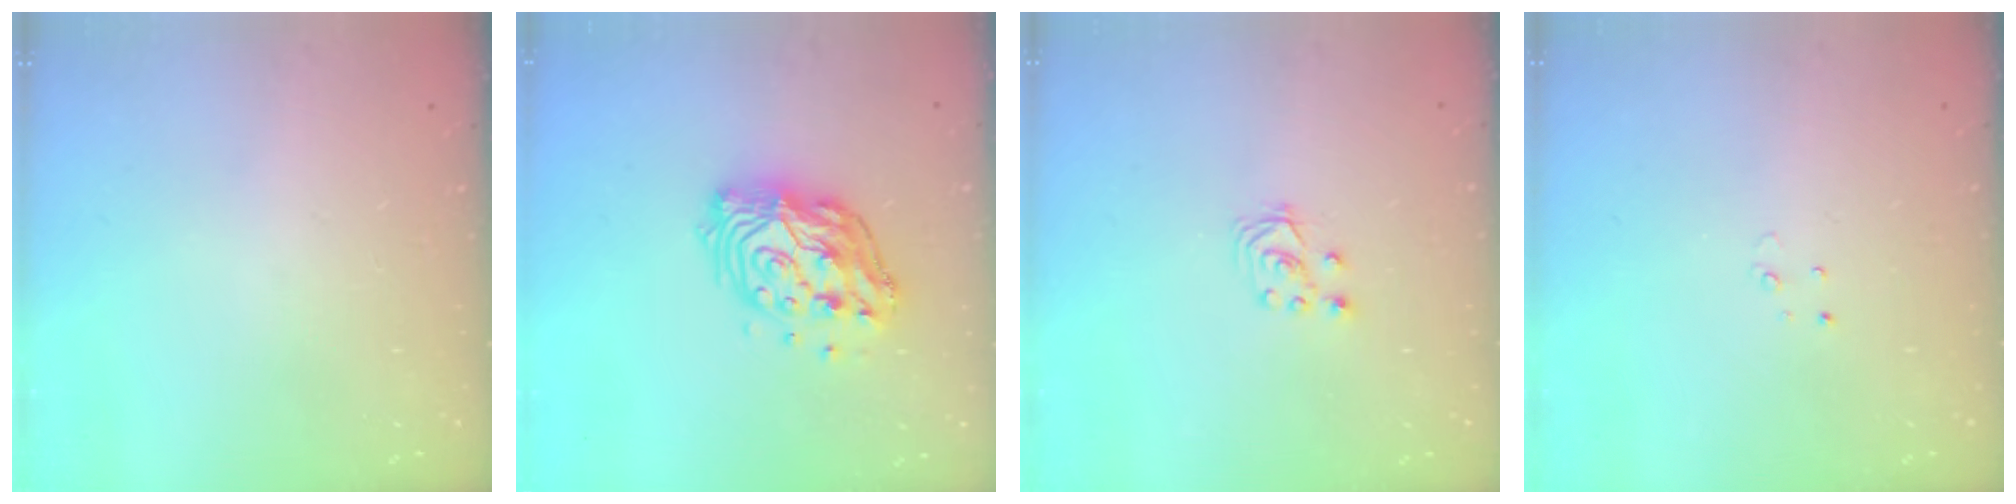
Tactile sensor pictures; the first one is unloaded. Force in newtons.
{"total": 13.4, "press": 13.3, "slide": 1.6}
{"total": 2.8, "press": 2.7, "slide": 0.7}
{"total": 2.3, "press": 2.3, "slide": 0.2}